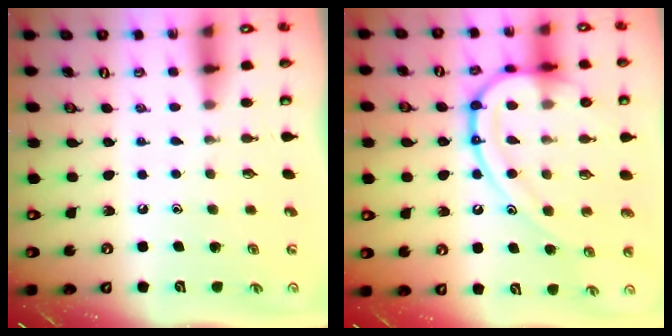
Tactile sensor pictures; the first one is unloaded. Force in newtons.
{"total": 18.5, "press": 18.5, "slide": 1.2}